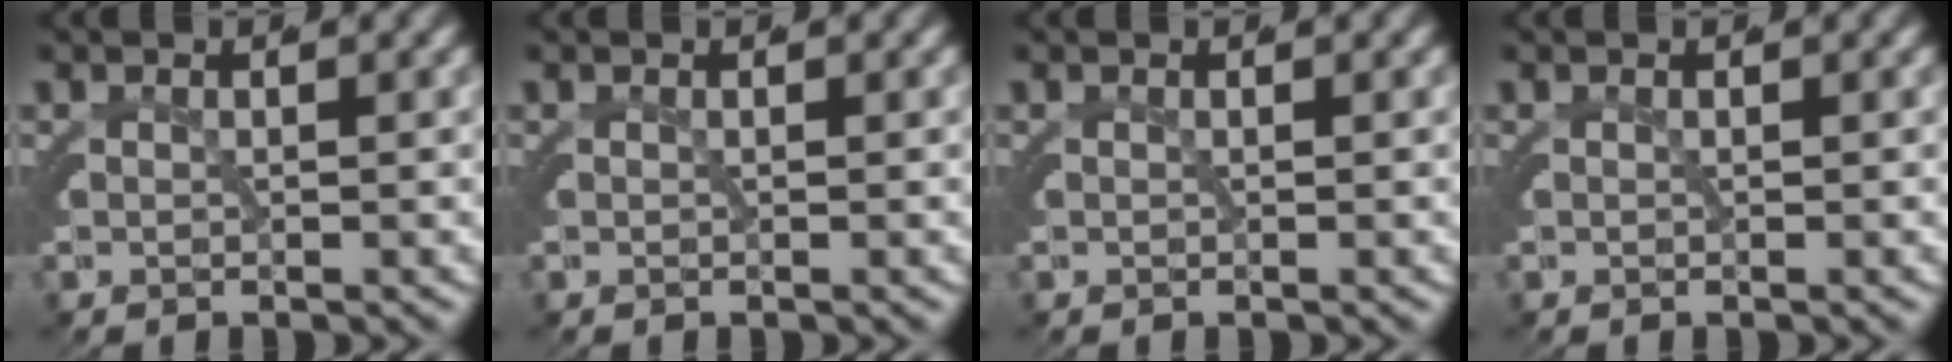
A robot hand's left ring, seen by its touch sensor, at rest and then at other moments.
{"total": 0.0}
{"total": 0.0}
{"total": 0.0}